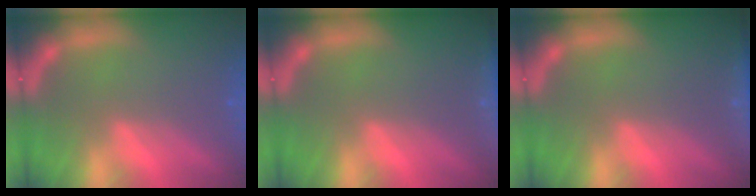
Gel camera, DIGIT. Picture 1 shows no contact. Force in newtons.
{"total": 4.5}
{"total": 4.5}